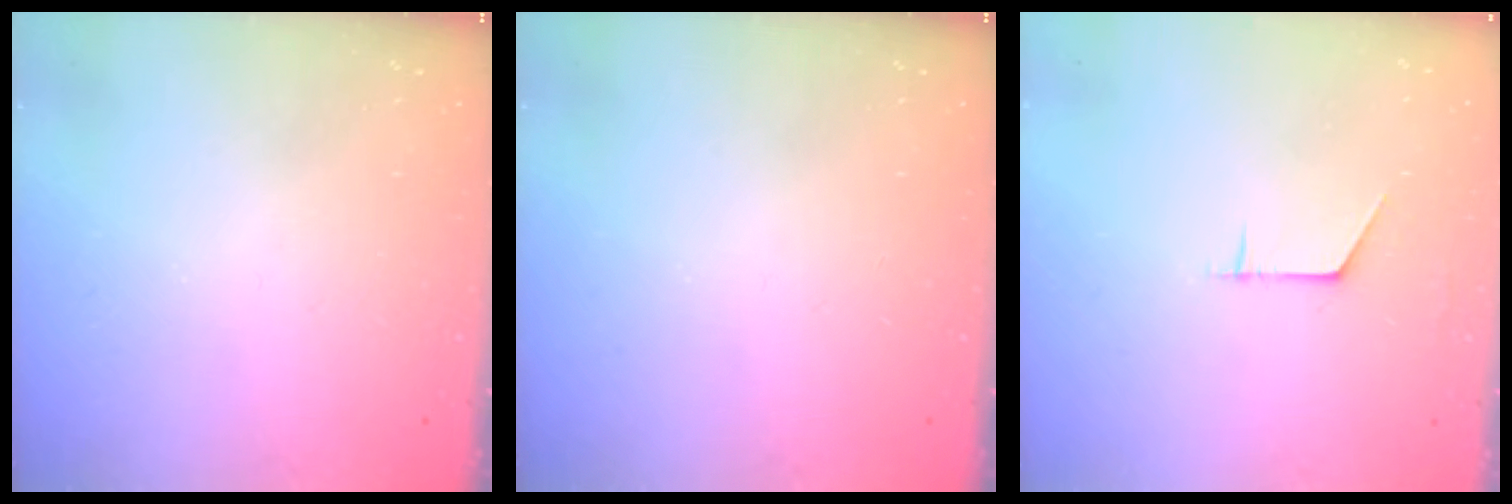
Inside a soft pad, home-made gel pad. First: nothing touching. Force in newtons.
{"total": 0.0}
{"total": 4.8, "press": 4.7, "slide": 0.4}